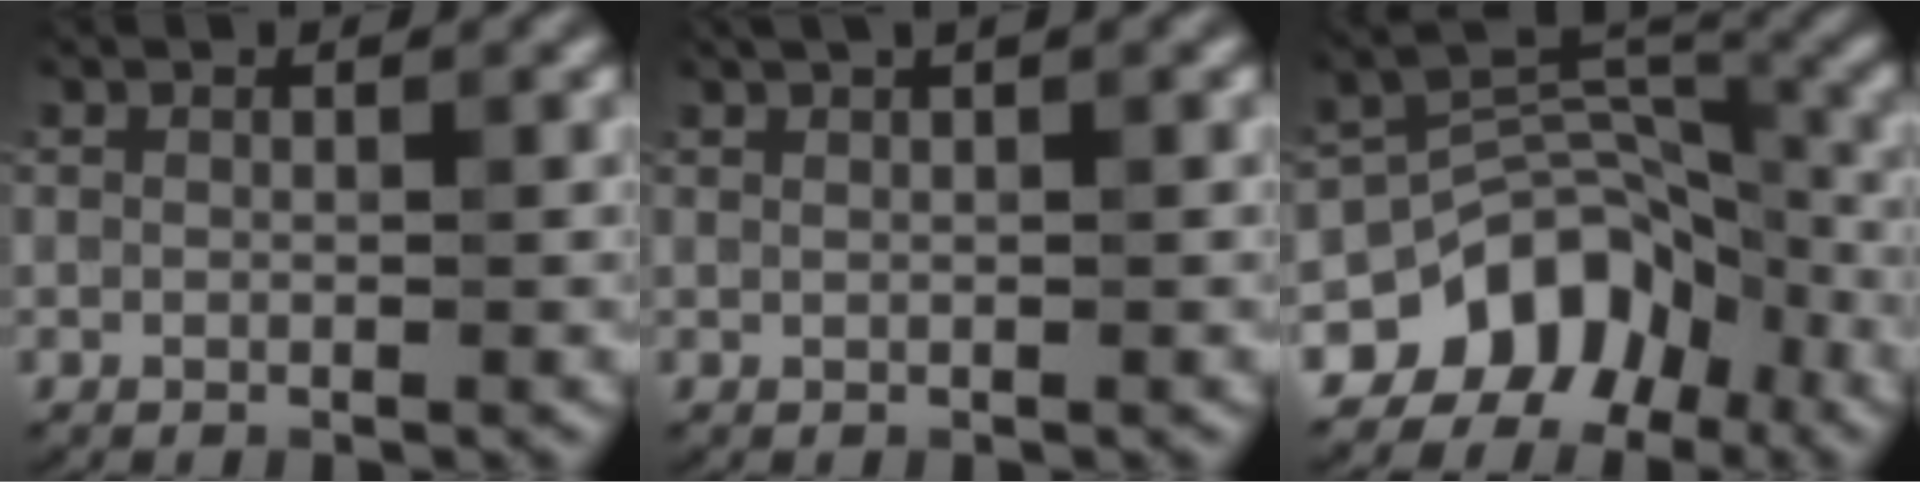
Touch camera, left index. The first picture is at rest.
{"total": 3.0, "force": [1.8, 1.1, 2.1], "torque": [-0.016, 0.004, 0.012]}
{"total": 8.3, "force": [-5.0, 5.8, 3.3], "torque": [-0.024, 0.018, -0.090]}